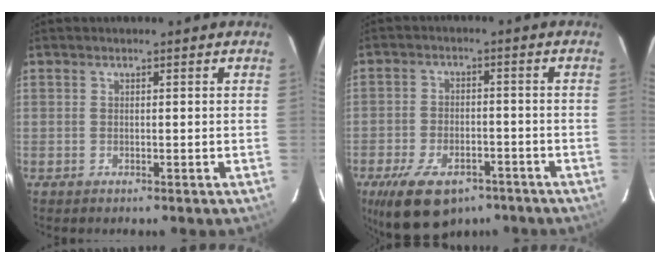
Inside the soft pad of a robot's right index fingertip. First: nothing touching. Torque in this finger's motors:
{"motor_torque": [1.03, -1.12, 0.56, 0.11]}